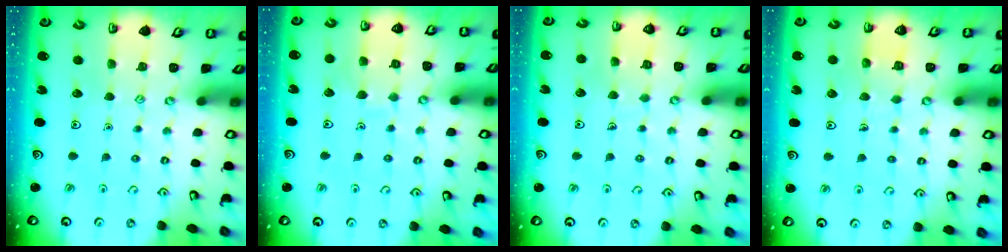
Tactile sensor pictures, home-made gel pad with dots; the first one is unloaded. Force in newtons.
{"total": 6.0, "press": 6.0, "slide": 0.5}
{"total": 4.3, "press": 4.3, "slide": 0.4}
{"total": 3.9, "press": 3.9, "slide": 0.3}